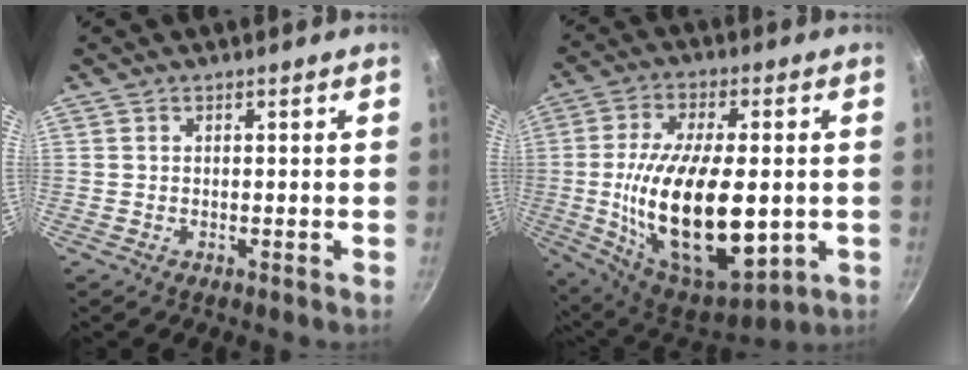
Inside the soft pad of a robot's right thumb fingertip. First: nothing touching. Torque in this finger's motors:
{"motor_torque": [-0.37, 1.91, 2.32, -0.46, 0.21]}